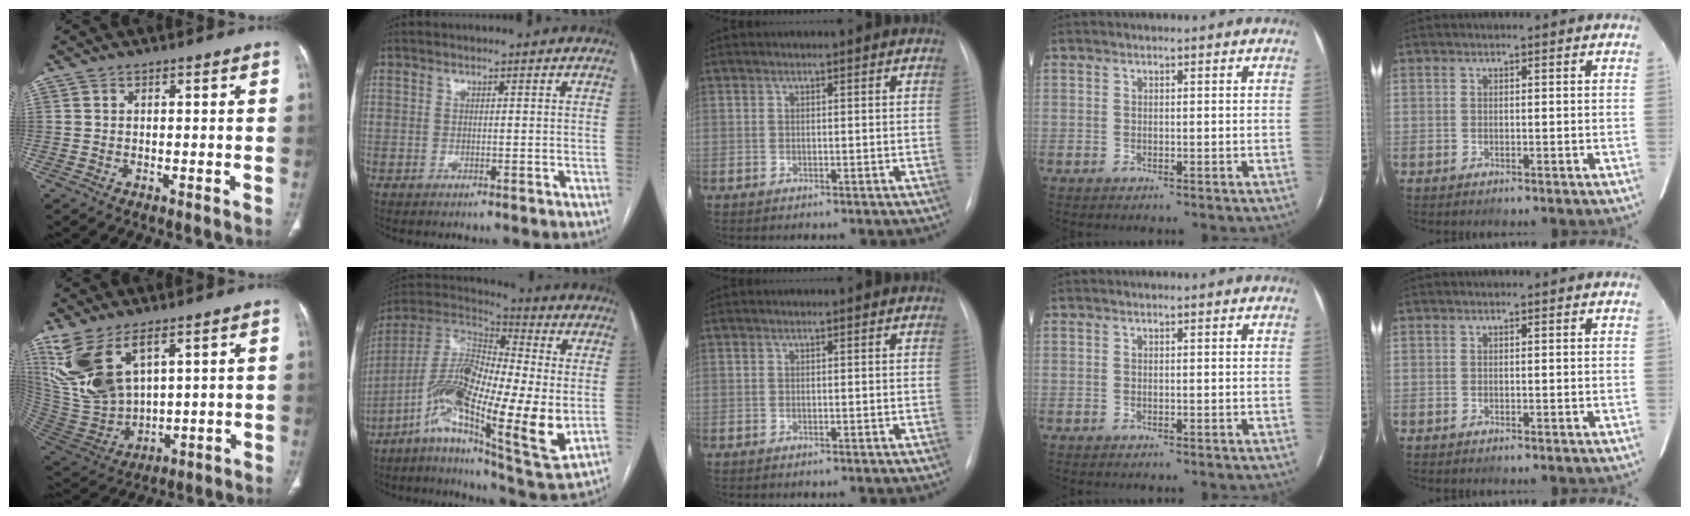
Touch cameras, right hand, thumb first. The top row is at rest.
{"thumb": {"total": 15.8, "force": [7.8, 7.8, 11.2], "torque": [-0.230, -0.031, 0.183]}, "index": {"total": 20.8, "force": [-3.7, 4.5, 20.0], "torque": [-0.391, -0.003, -0.071]}}